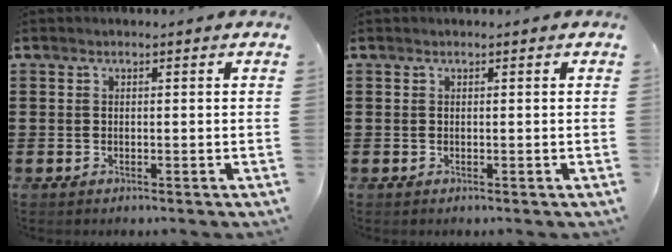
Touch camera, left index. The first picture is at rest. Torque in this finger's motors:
{"motor_torque": [-0.75, 1.39, -0.11, -0.09]}